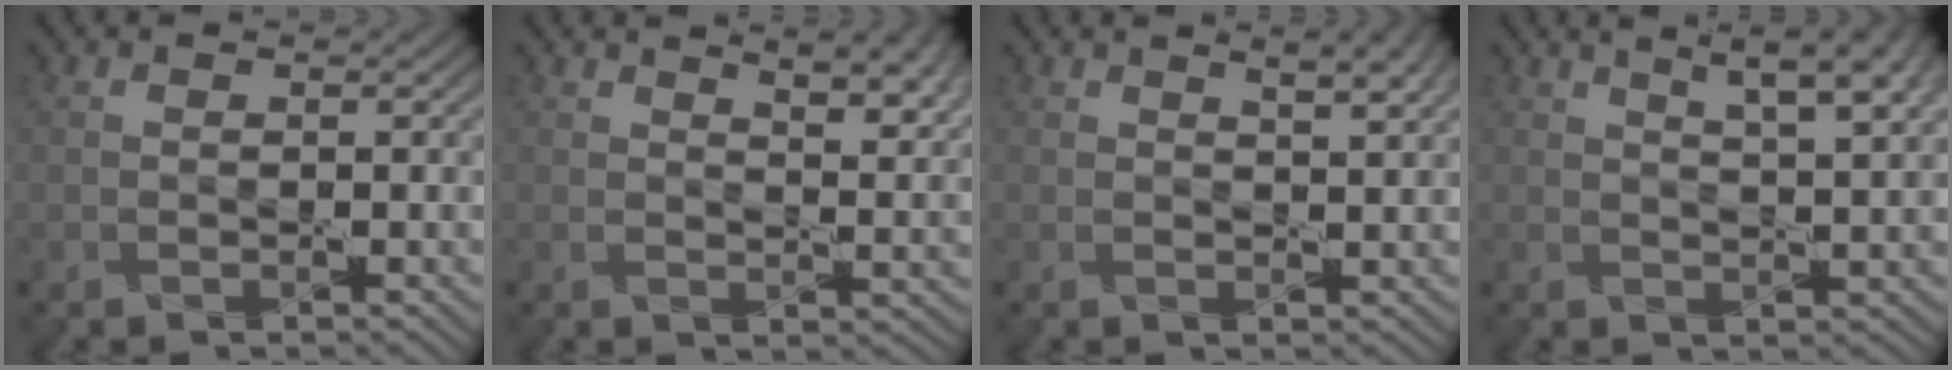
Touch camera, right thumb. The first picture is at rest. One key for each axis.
{"total": 6.9, "fx": 4.2, "fy": 2.3, "fz": 5.0, "tx": -0.066, "ty": 0.004, "tz": 0.059}
{"total": 4.3, "fx": 2.6, "fy": 1.0, "fz": 3.3, "tx": -0.047, "ty": 0.008, "tz": 0.031}
{"total": 8.6, "fx": 5.0, "fy": 2.3, "fz": 6.7, "tx": -0.085, "ty": 0.022, "tz": 0.056}